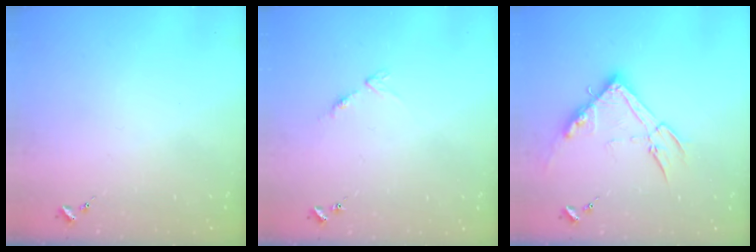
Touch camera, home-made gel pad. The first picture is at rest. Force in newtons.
{"total": 7.8, "press": 7.8, "slide": 0.6}
{"total": 15.2, "press": 15.2, "slide": 0.6}